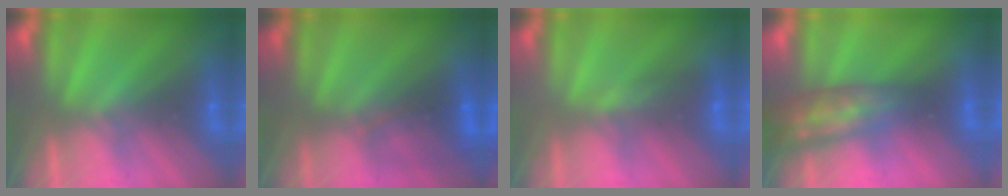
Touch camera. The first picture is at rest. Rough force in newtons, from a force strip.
{"total": 3.9}
{"total": 4.7}
{"total": 3.0}